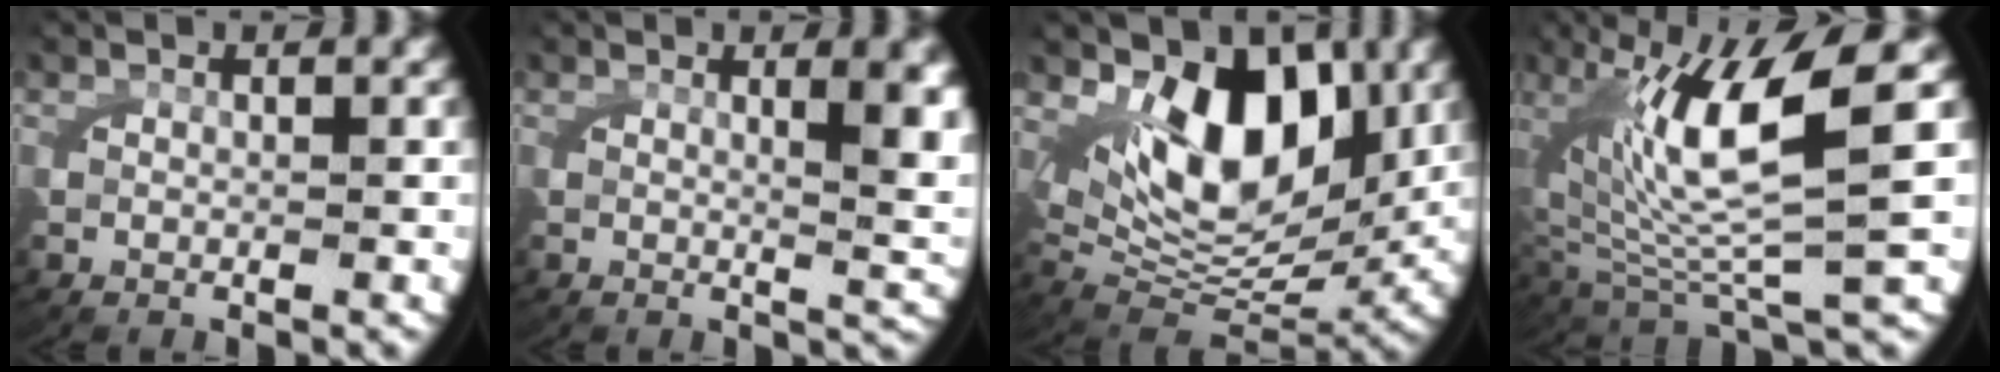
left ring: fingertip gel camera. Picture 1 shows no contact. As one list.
[{"total": 4.2, "force": [1.0, 0.9, 3.9], "torque": [-0.053, -0.011, 0.020]}, {"total": 11.3, "force": [3.4, 7.3, 7.8], "torque": [-0.158, -0.020, 0.060]}, {"total": 12.3, "force": [1.0, 5.6, 10.9], "torque": [-0.199, -0.017, 0.035]}]